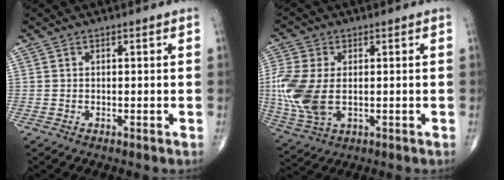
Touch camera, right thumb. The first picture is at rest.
{"total": 13.5, "force": [-0.4, 8.3, 10.6], "torque": [-0.268, -0.010, 0.001]}